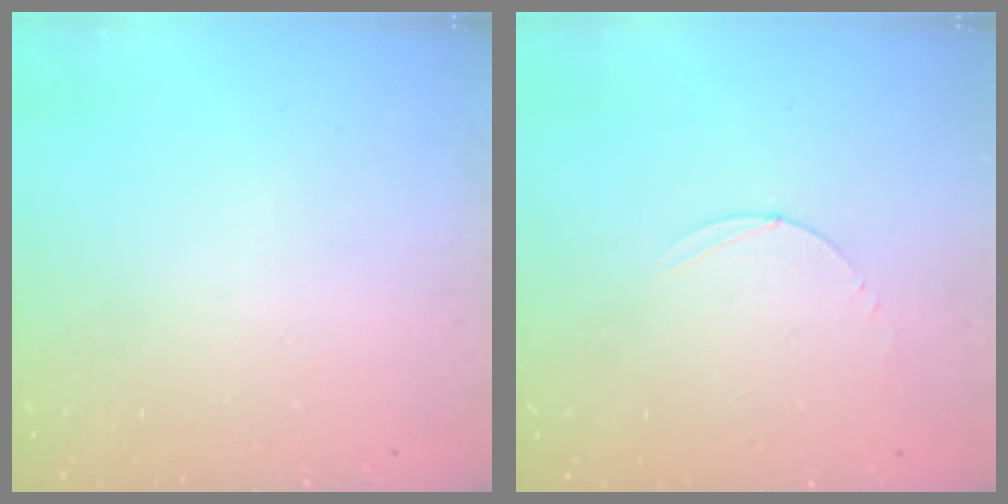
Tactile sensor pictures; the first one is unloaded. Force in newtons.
{"total": 2.8, "press": 2.8, "slide": 0.3}